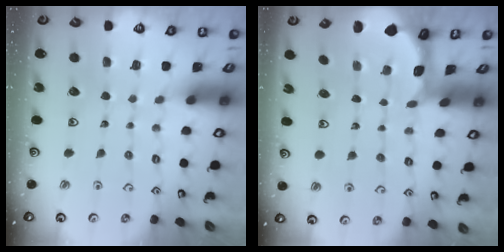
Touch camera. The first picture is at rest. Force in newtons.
{"total": 1.6, "press": 1.6, "slide": 0.3}